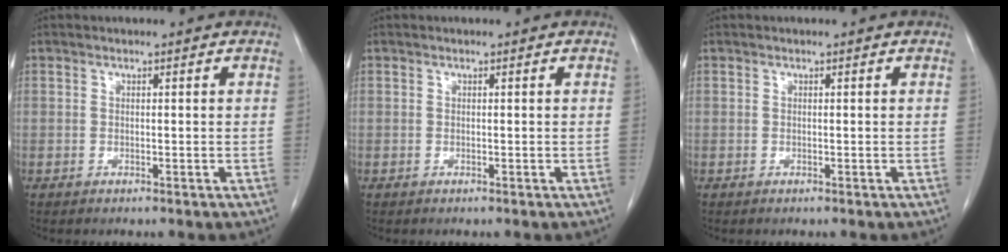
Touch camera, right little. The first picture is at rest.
{"total": 0.0}
{"total": 0.0}